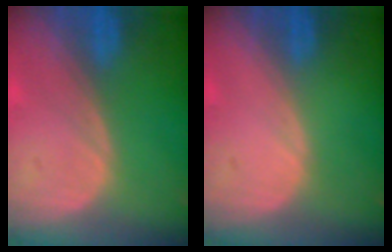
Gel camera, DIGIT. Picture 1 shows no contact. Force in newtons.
{"total": 0.0}